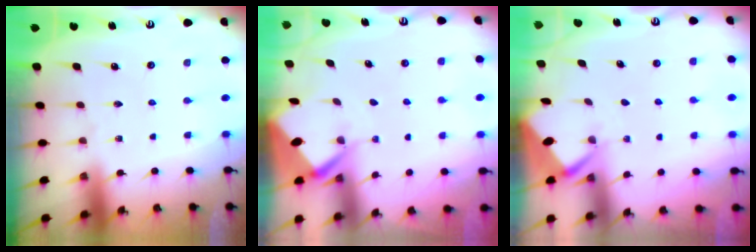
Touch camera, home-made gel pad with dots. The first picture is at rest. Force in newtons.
{"total": 4.6, "press": 4.6, "slide": 0.4}
{"total": 2.8, "press": 2.7, "slide": 0.4}